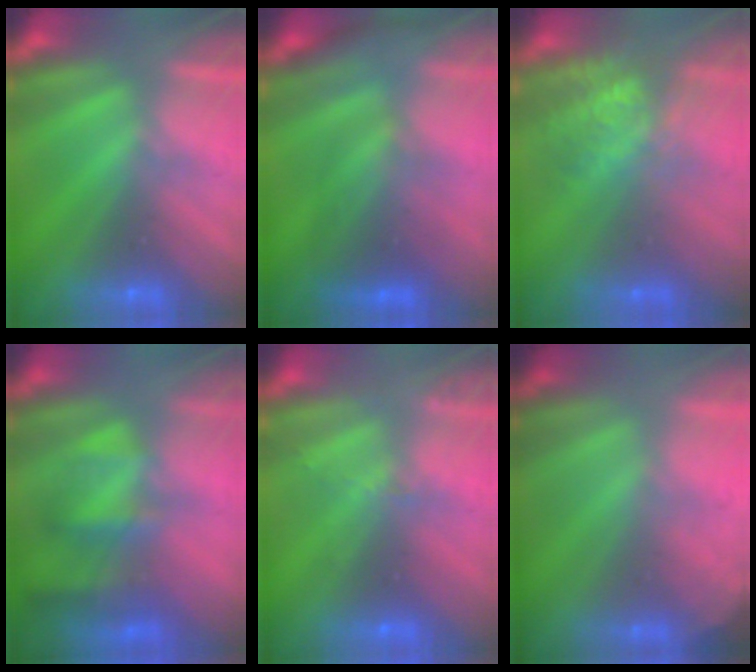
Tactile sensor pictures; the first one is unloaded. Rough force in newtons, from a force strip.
{"total": 2.3}
{"total": 10.6}
{"total": 4.7}
{"total": 2.0}
{"total": 1.9}